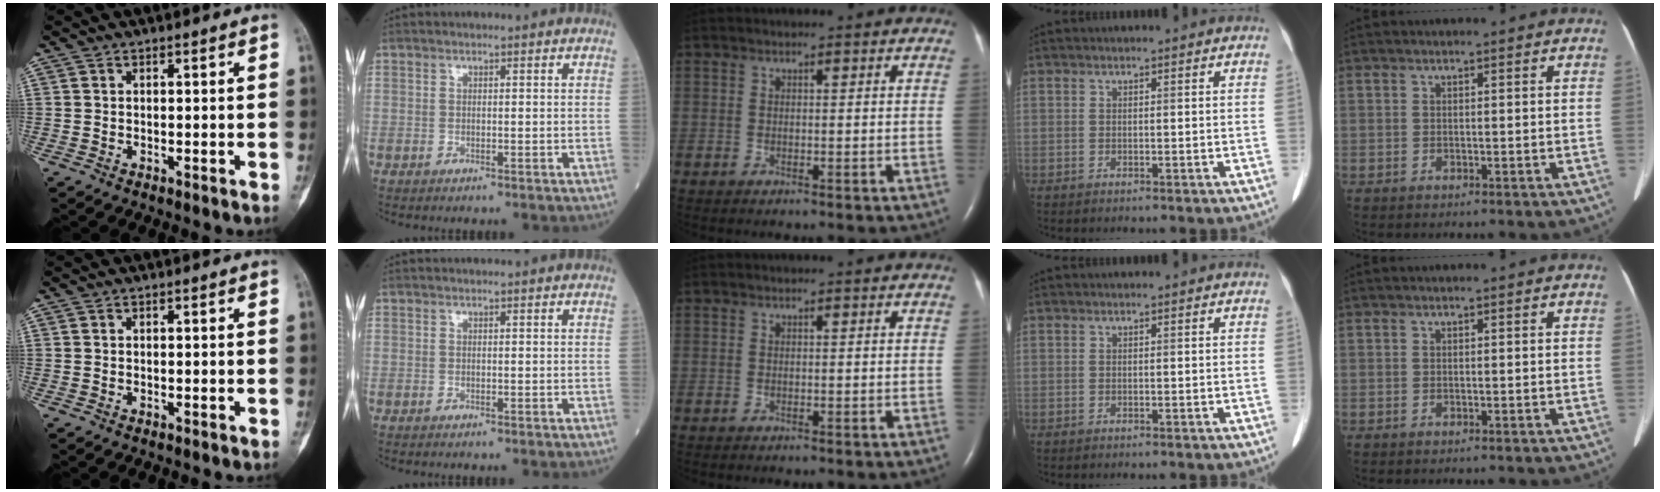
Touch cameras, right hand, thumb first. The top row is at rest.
{}